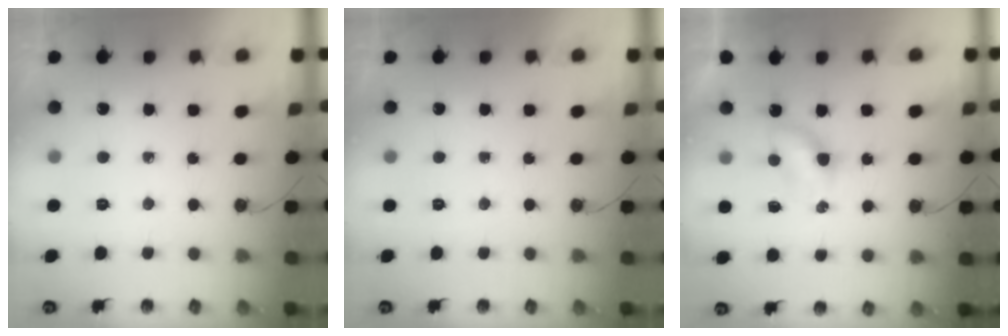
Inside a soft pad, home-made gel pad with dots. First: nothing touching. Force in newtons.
{"total": 0.0}
{"total": 4.3, "press": 4.2, "slide": 0.5}